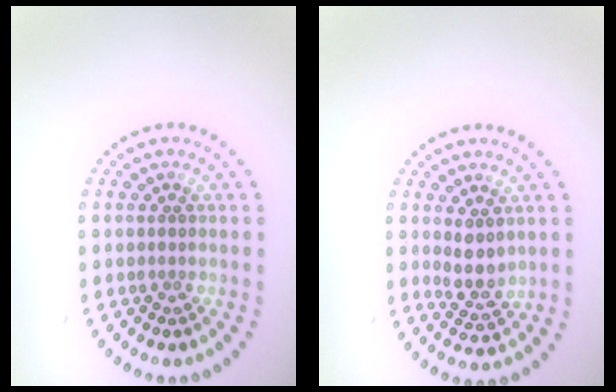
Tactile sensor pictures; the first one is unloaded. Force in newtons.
{"total": 2.4, "press": 2.0, "slide": 1.3}